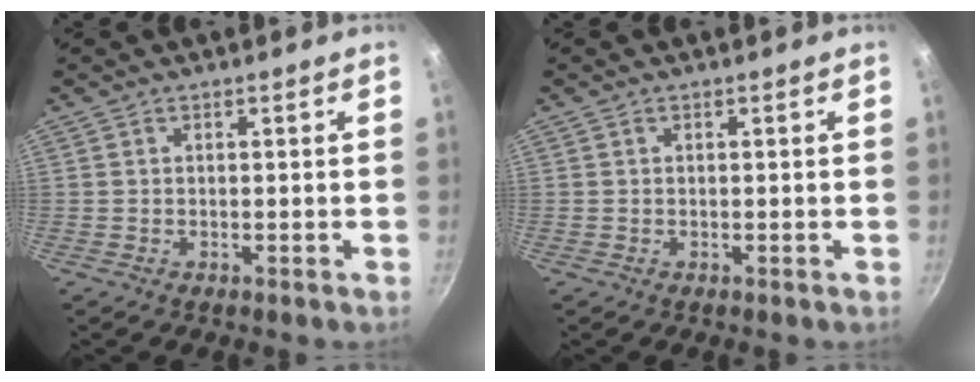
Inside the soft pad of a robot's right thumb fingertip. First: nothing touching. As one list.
[{"total": 0.0}]